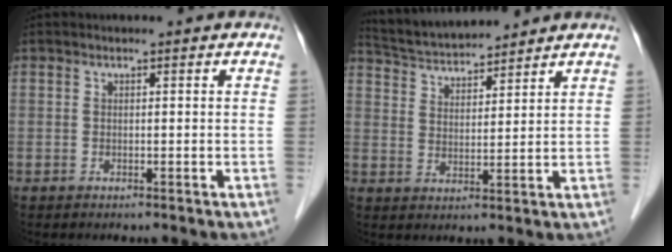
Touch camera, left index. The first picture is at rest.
{"total": 10.0, "force": [9.6, 1.2, 2.6], "torque": [-0.057, 0.025, 0.173]}